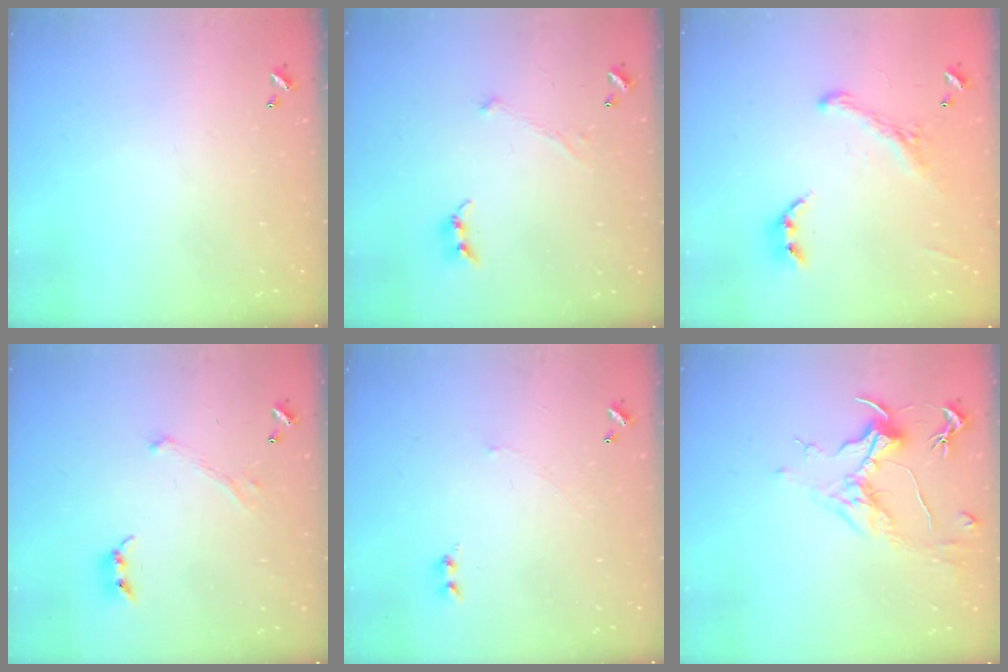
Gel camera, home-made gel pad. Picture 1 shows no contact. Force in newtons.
{"total": 0.0}
{"total": 2.9, "press": 2.7, "slide": 1.2}
{"total": 1.8, "press": 1.6, "slide": 0.9}
{"total": 2.6, "press": 2.6, "slide": 0.6}
{"total": 1.6, "press": 1.3, "slide": 0.9}